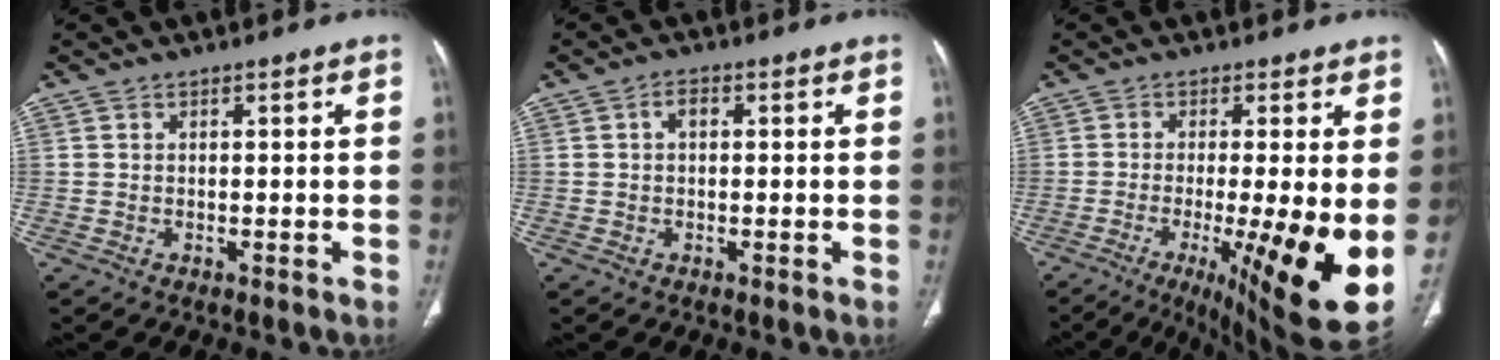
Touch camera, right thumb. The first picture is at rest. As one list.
[{"total": 2.1, "force": [0.4, 1.3, 1.5], "torque": [-0.021, 0.005, 0.003]}, {"total": 15.8, "force": [-3.0, 2.5, 15.3], "torque": [-0.195, -0.023, -0.031]}]